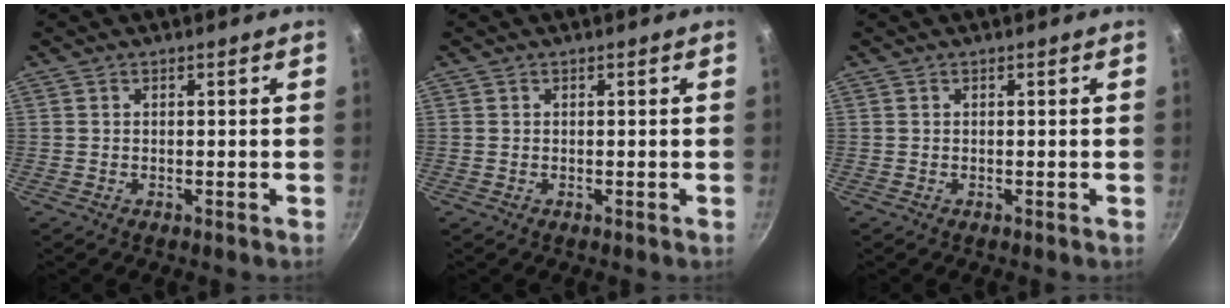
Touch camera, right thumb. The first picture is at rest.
{"total": 0.0}
{"total": 0.0}